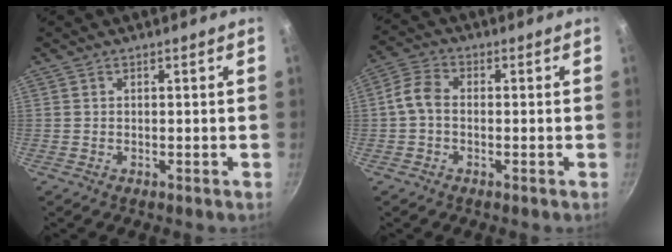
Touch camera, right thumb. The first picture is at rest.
{"total": 4.9, "force": [-0.6, 3.5, 3.4], "torque": [-0.073, 0.021, -0.024]}